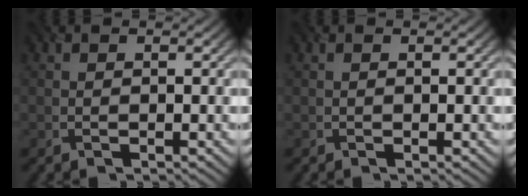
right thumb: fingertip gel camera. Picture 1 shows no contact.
{"total": 0.0}